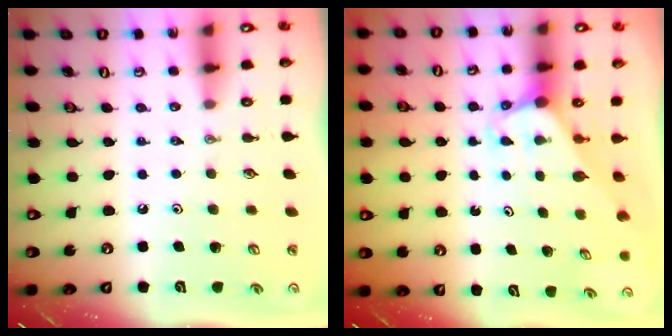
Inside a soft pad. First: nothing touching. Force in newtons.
{"total": 2.9, "press": 2.9, "slide": 0.1}